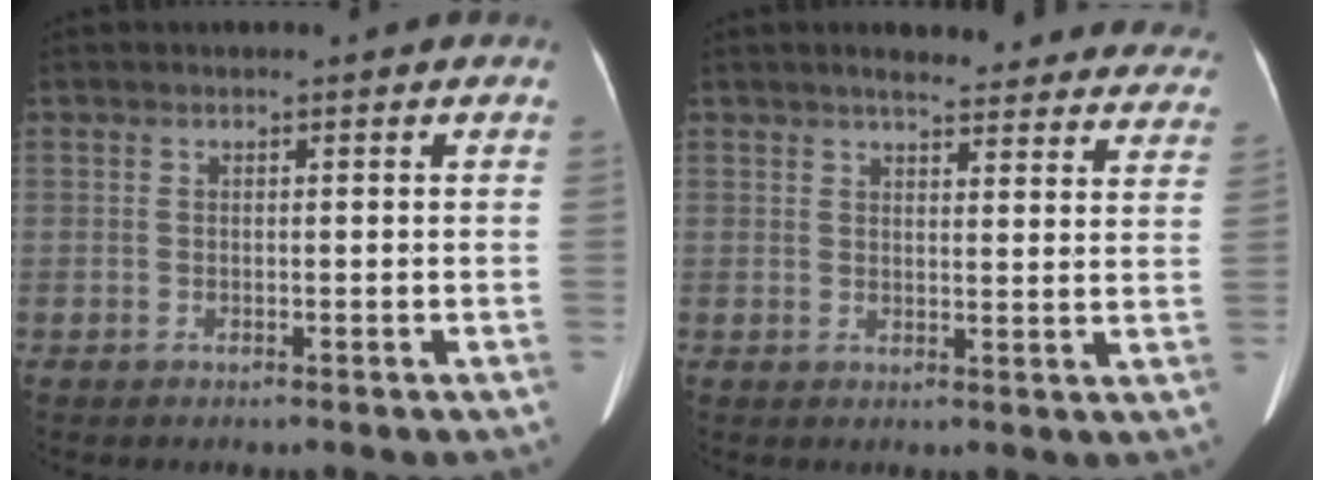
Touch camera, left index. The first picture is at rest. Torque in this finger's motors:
{"motor_torque": [0.02, -0.21, -0.08, 0.00]}